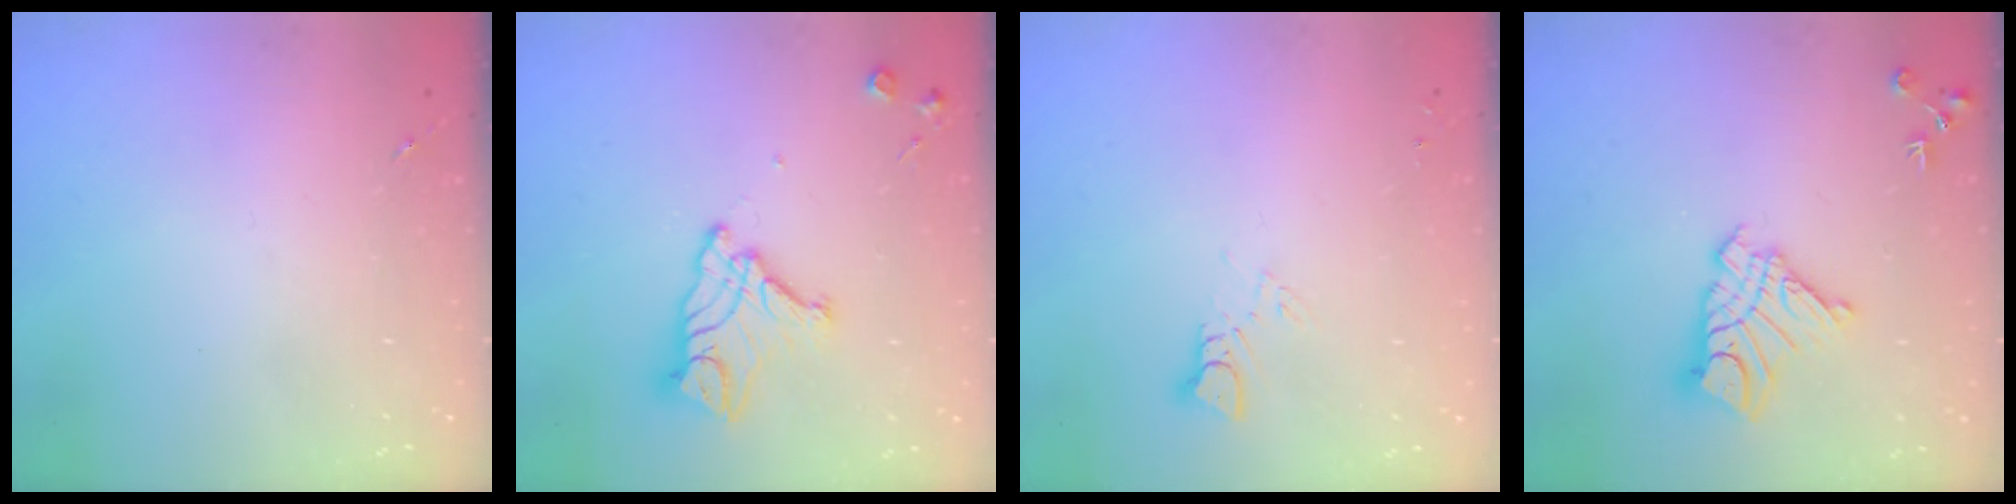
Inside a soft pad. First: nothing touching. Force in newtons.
{"total": 13.7, "press": 13.7, "slide": 1.3}
{"total": 2.9, "press": 2.9, "slide": 0.2}
{"total": 13.7, "press": 13.6, "slide": 1.2}